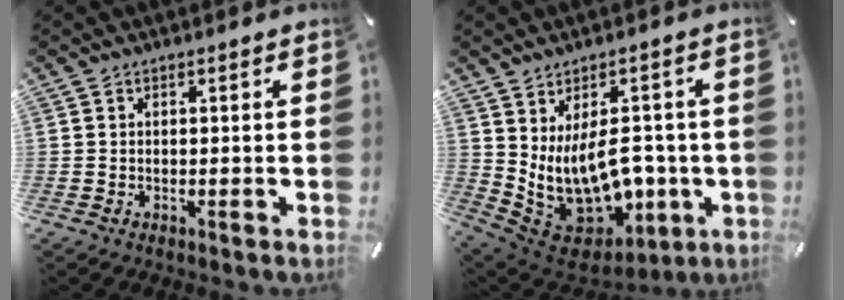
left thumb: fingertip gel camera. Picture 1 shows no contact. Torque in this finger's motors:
{"motor_torque": [2.53, 2.48, 1.33, 0.14, 0.34]}